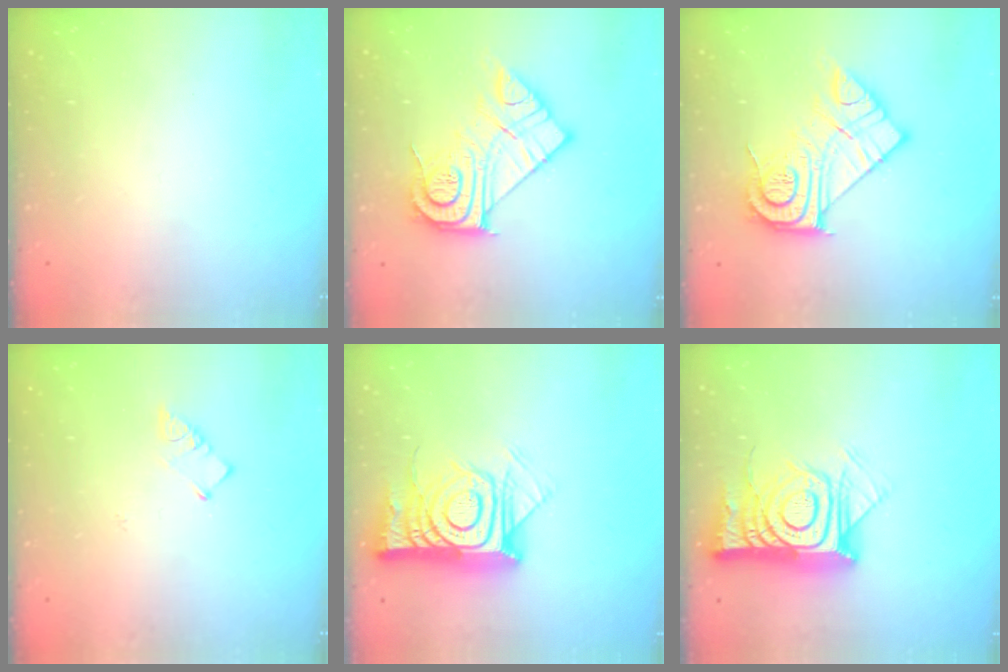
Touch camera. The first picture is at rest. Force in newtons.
{"total": 18.1, "press": 18.0, "slide": 1.5}
{"total": 18.1, "press": 18.0, "slide": 1.5}
{"total": 3.4, "press": 3.3, "slide": 0.5}
{"total": 16.9, "press": 16.9, "slide": 1.2}
{"total": 16.9, "press": 16.9, "slide": 1.2}